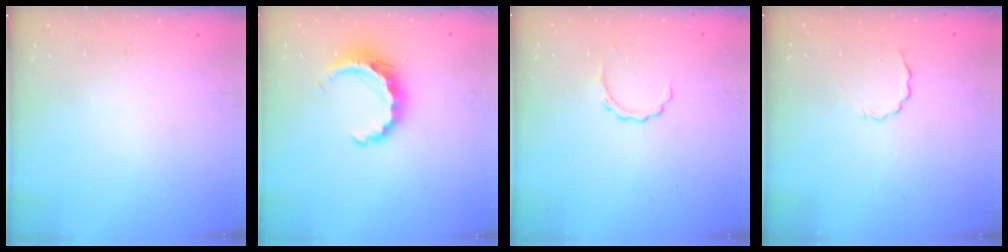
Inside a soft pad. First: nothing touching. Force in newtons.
{"total": 8.8, "press": 8.7, "slide": 1.3}
{"total": 4.4, "press": 4.4, "slide": 0.2}
{"total": 2.7, "press": 2.5, "slide": 0.8}